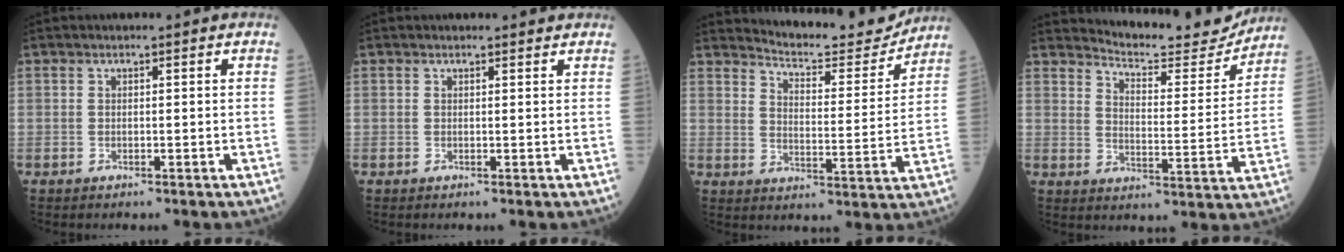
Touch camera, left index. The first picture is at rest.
{"total": 1.7, "force": [1.6, 0.3, 0.3], "torque": [-0.008, 0.003, 0.015]}
{"total": 11.7, "force": [11.5, 0.9, 1.4], "torque": [-0.023, -0.022, 0.157]}
{"total": 12.4, "force": [12.2, 1.4, 1.3], "torque": [-0.019, -0.030, 0.160]}